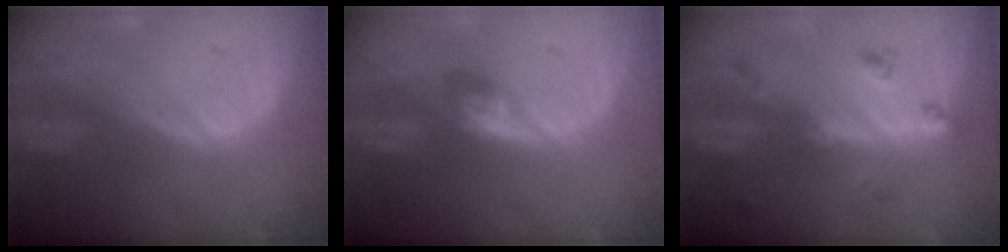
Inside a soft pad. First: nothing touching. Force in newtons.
{"total": 2.9, "press": 2.7, "slide": 1.2}
{"total": 4.8, "press": 4.6, "slide": 1.5}